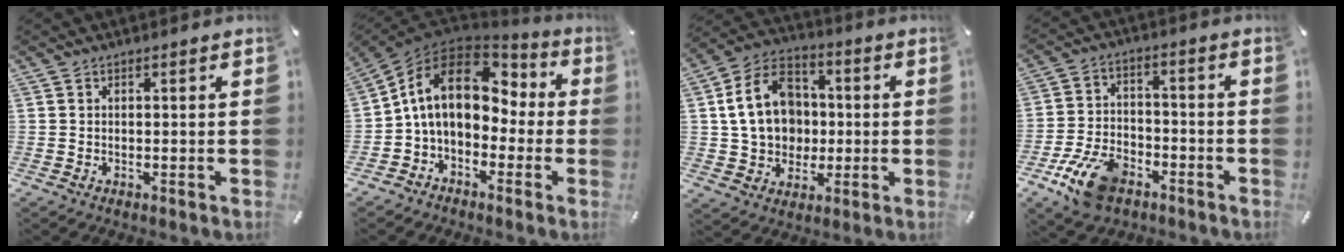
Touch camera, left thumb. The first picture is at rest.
{"total": 15.5, "force": [2.5, 11.3, 10.3], "torque": [-0.197, 0.006, 0.041]}
{"total": 15.7, "force": [-0.1, 13.3, 8.4], "torque": [-0.174, 0.026, 0.004]}
{"total": 12.2, "force": [-7.0, 7.1, 7.0], "torque": [-0.135, 0.040, -0.124]}